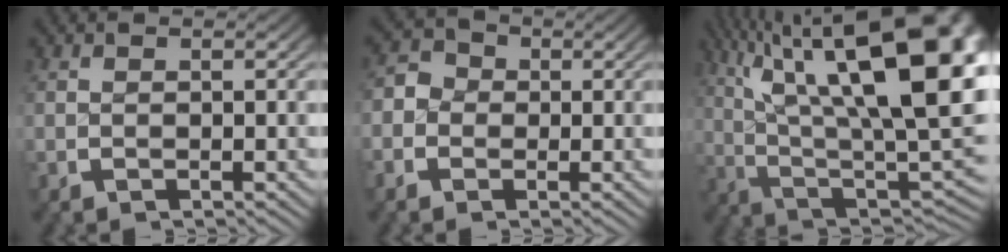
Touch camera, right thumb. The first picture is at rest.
{"total": 3.3, "force": [0.0, 3.1, 1.2], "torque": [-0.023, -0.009, -0.008]}
{"total": 20.1, "force": [3.4, 11.4, 16.3], "torque": [-0.260, -0.039, 0.071]}